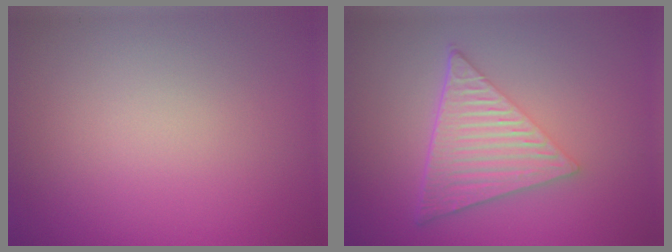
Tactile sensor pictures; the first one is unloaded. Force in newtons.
{"total": 6.7, "press": 4.4, "slide": 5.0}